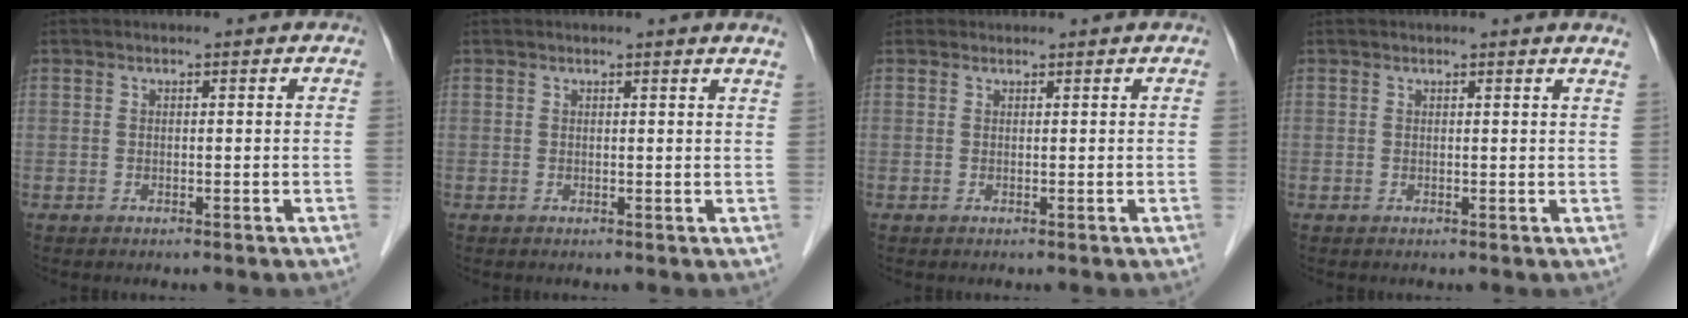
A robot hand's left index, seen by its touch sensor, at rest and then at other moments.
{"total": 1.8, "force": [1.6, -0.4, 0.6], "torque": [-0.021, -0.011, 0.013]}
{"total": 0.5, "force": [0.3, 0.4, -0.1], "torque": [0.003, 0.008, 0.010]}
{"total": 1.8, "force": [1.7, -0.4, 0.6], "torque": [-0.020, -0.010, 0.012]}